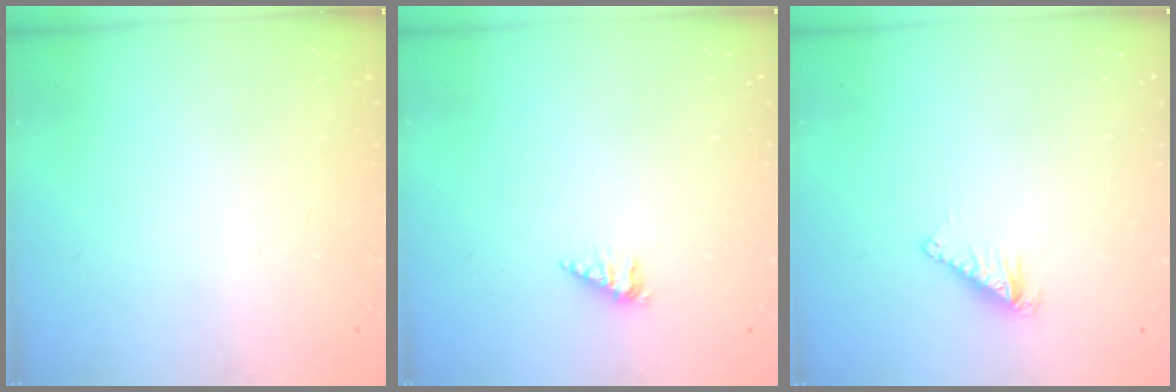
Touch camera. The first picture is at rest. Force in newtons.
{"total": 2.3, "press": 2.2, "slide": 0.3}
{"total": 2.9, "press": 2.9, "slide": 0.2}